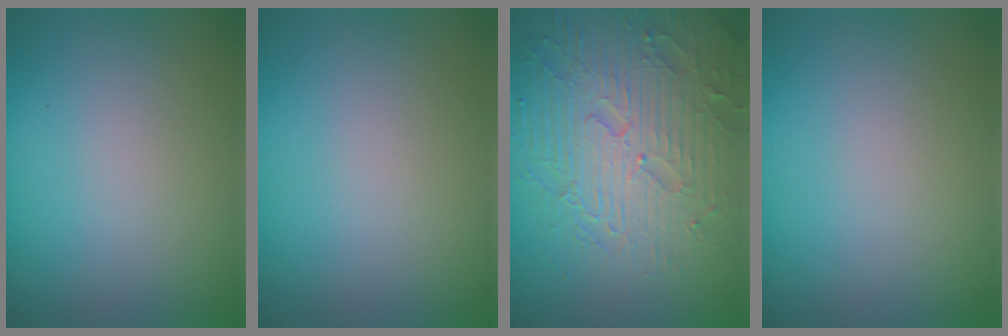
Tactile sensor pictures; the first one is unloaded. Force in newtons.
{"total": 0.0}
{"total": 7.3, "press": 5.8, "slide": 4.4}
{"total": 0.0}